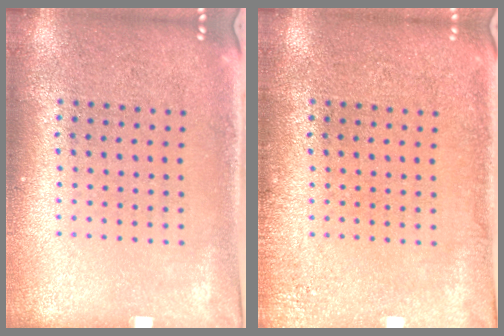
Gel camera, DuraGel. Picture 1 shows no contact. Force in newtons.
{"total": 1.6, "press": 1.6, "slide": 0.3}